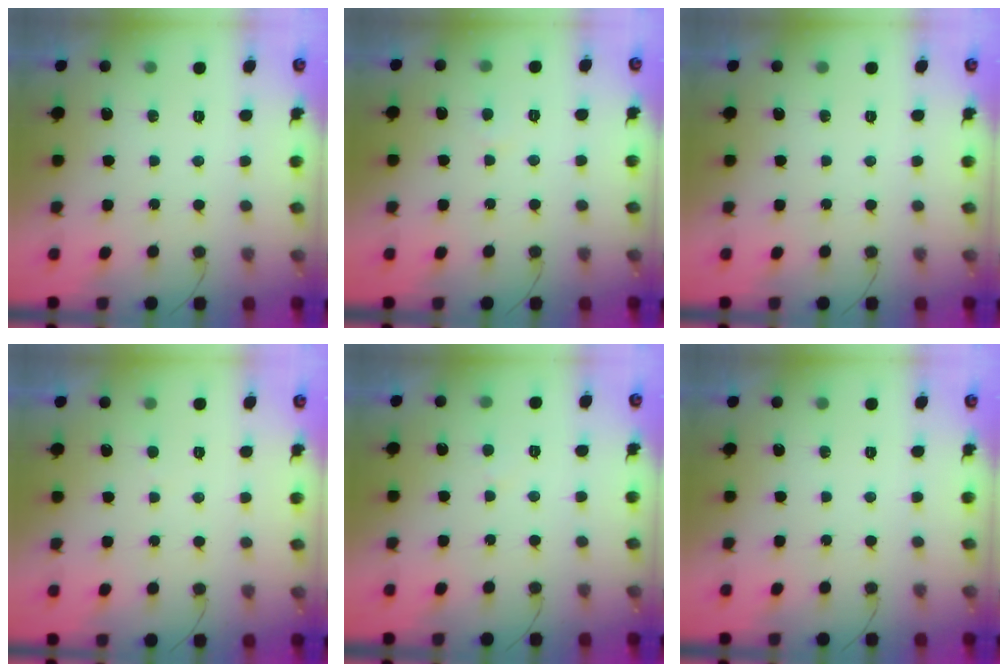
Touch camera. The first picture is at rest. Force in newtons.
{"total": 1.6, "press": 1.5, "slide": 0.2}
{"total": 0.0}
{"total": 1.9, "press": 1.9, "slide": 0.3}
{"total": 2.1, "press": 2.1, "slide": 0.2}
{"total": 0.0}